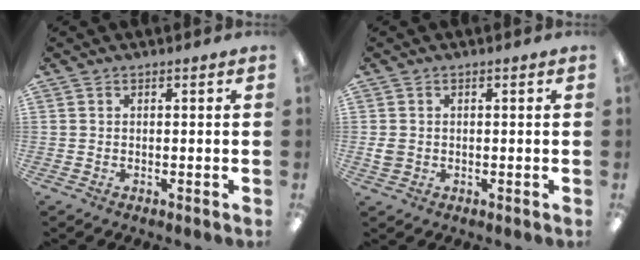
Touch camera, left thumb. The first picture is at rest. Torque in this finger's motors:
{"motor_torque": [-0.13, 0.17, 0.32, -0.16, 0.00]}